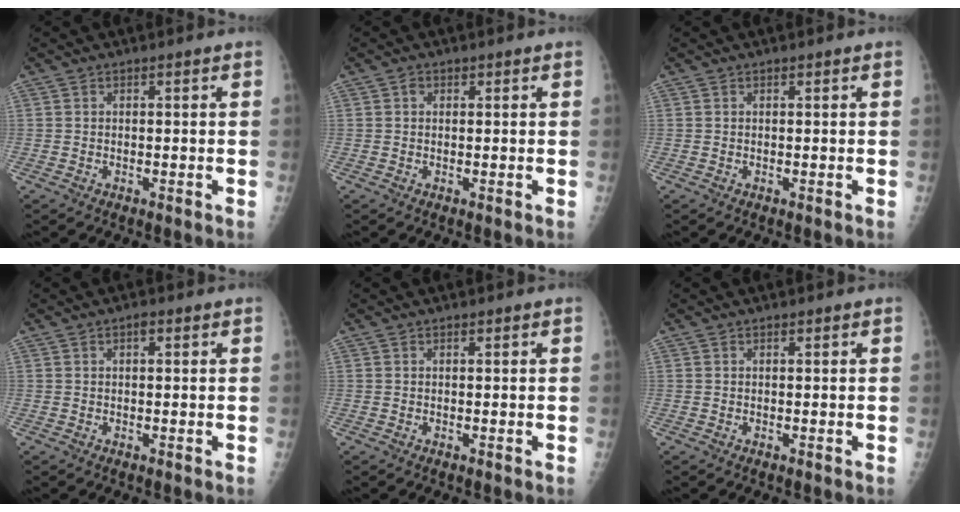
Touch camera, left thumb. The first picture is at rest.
{"total": 1.0, "force": [0.4, 0.8, 0.4], "torque": [-0.001, 0.001, 0.003]}
{"total": 0.0}
{"total": 1.2, "force": [0.5, 0.5, 0.9], "torque": [-0.011, 0.002, 0.005]}
{"total": 0.0}
{"total": 0.0}